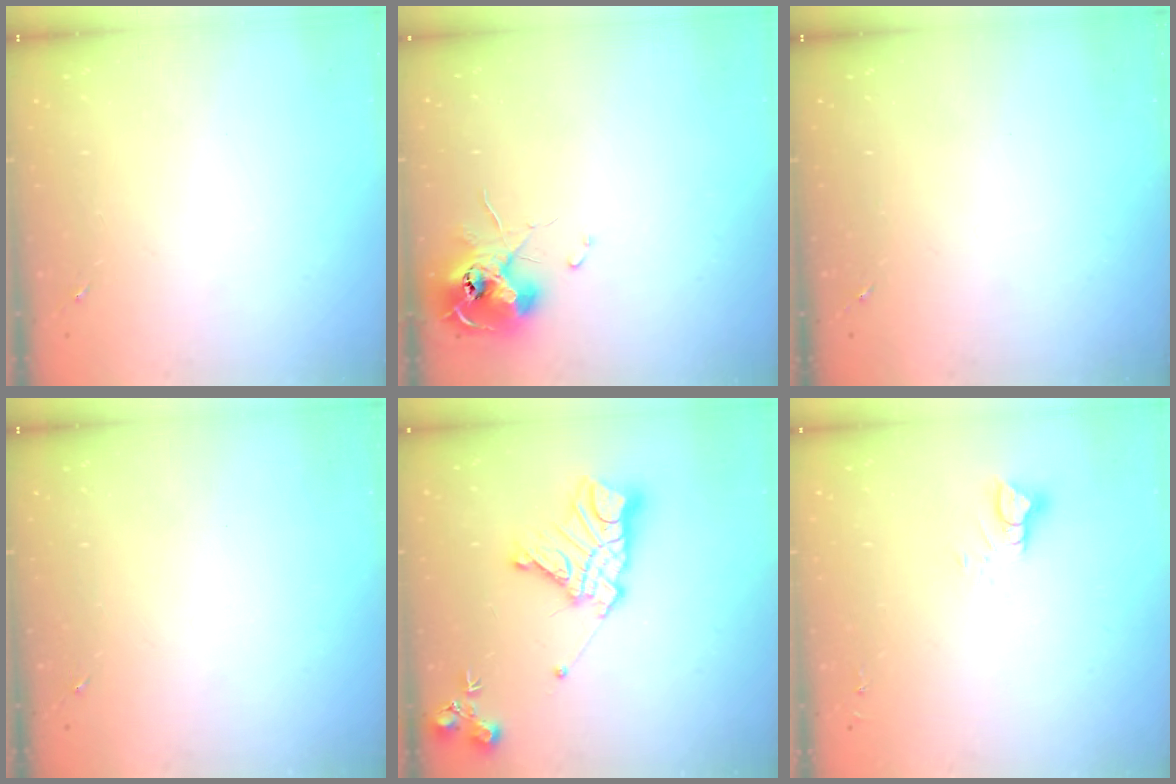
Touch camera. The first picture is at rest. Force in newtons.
{"total": 11.3, "press": 11.3, "slide": 0.6}
{"total": 0.0}
{"total": 0.0}
{"total": 18.2, "press": 18.1, "slide": 1.5}
{"total": 5.1, "press": 5.1, "slide": 0.3}